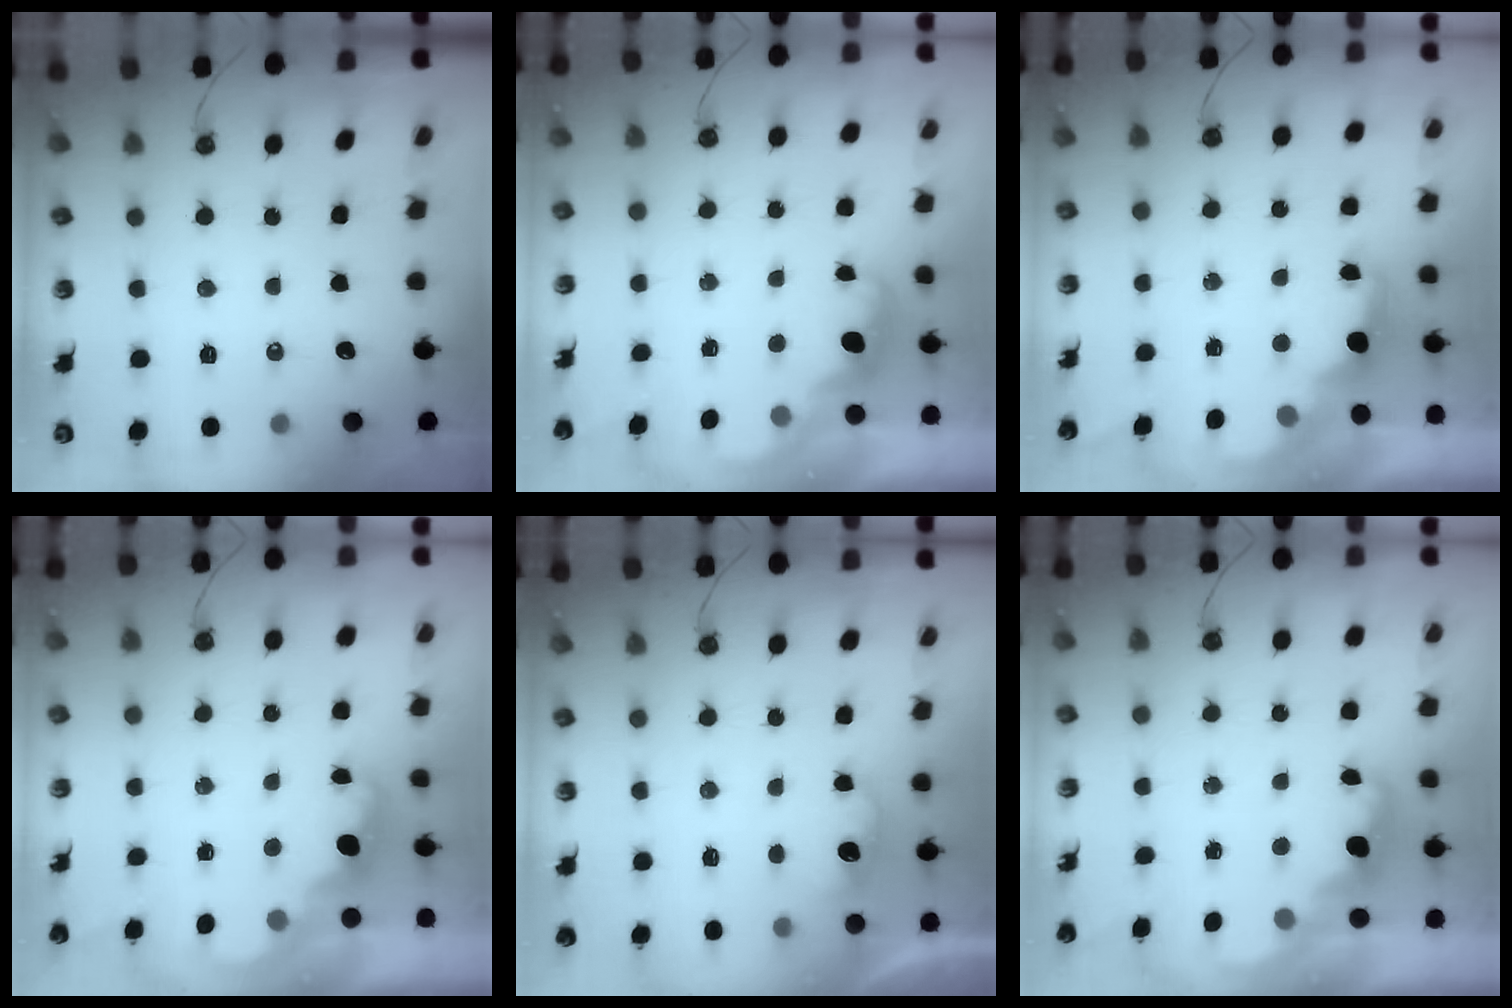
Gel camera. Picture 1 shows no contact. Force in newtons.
{"total": 2.5, "press": 2.4, "slide": 0.7}
{"total": 2.4, "press": 2.3, "slide": 0.6}
{"total": 2.1, "press": 2.1, "slide": 0.5}
{"total": 4.0, "press": 3.8, "slide": 1.0}
{"total": 2.3, "press": 2.2, "slide": 0.7}